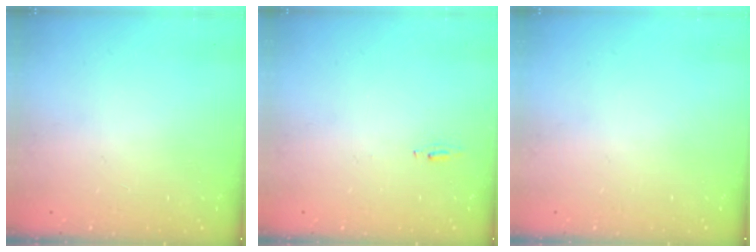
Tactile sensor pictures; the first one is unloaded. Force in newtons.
{"total": 4.4, "press": 4.1, "slide": 1.5}
{"total": 0.0}